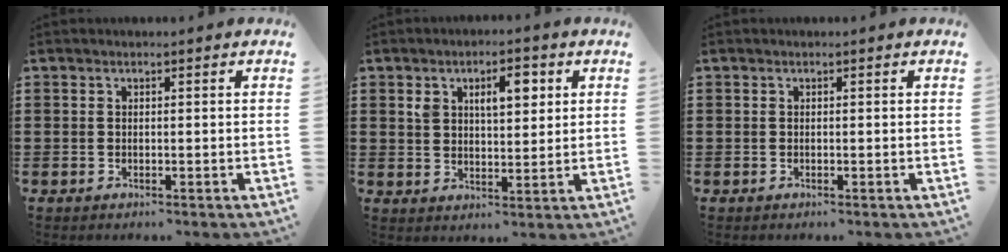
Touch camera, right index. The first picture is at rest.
{"total": 5.8, "force": [2.2, 2.7, 4.6], "torque": [-0.068, -0.003, 0.030]}
{"total": 0.0}